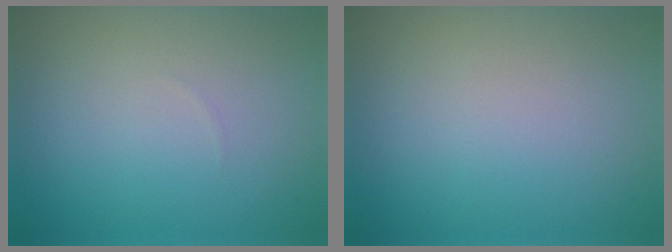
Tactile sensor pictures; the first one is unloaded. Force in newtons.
{"total": 0.0}